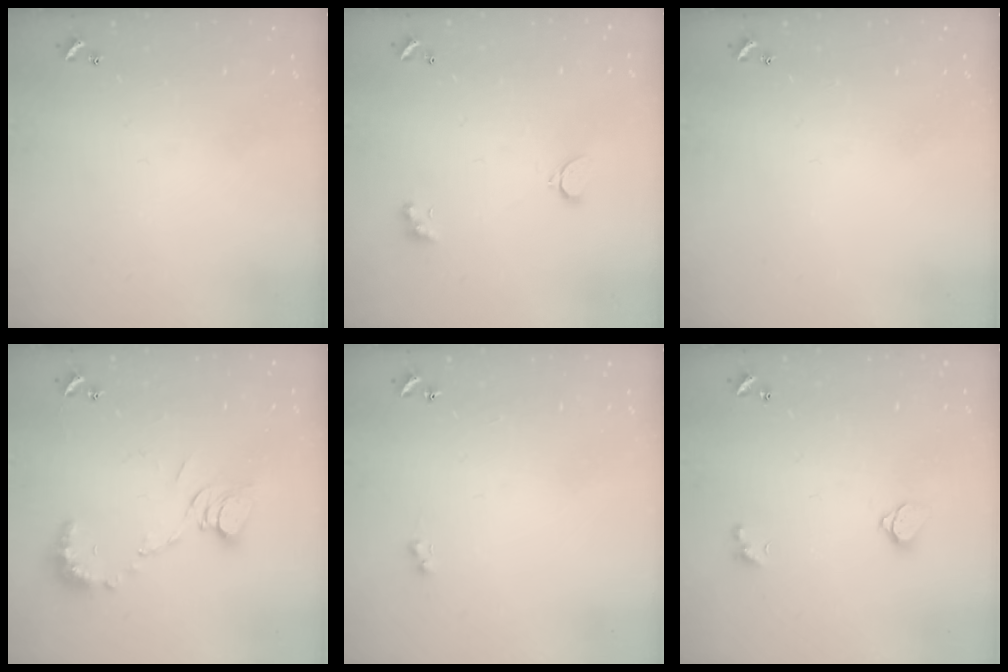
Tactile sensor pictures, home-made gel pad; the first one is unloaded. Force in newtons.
{"total": 1.9, "press": 1.9, "slide": 0.6}
{"total": 0.0}
{"total": 9.5, "press": 9.4, "slide": 0.9}
{"total": 1.0, "press": 0.9, "slide": 0.5}
{"total": 1.7, "press": 1.7, "slide": 0.4}